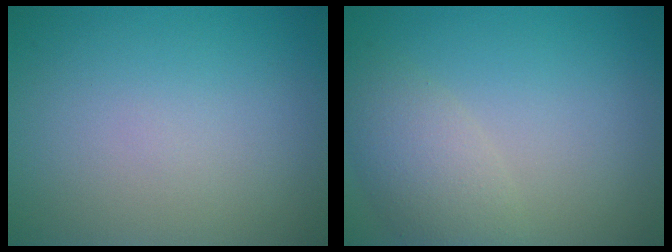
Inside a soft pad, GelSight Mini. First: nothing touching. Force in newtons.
{"total": 3.8, "press": 3.8, "slide": 0.4}